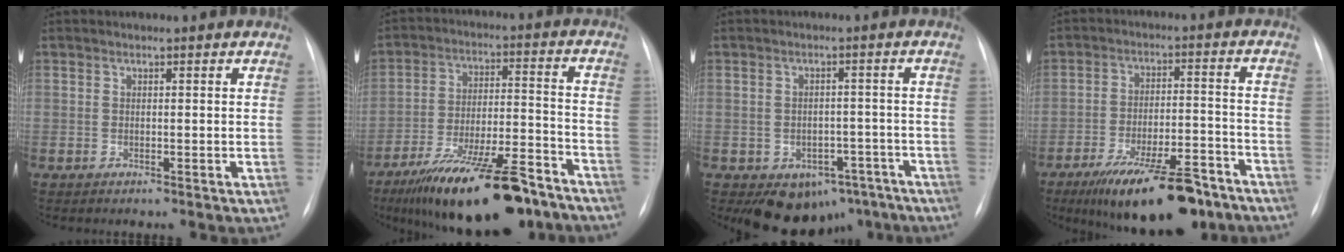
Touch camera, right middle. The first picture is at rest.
{"total": 20.9, "force": [-15.7, 4.5, 13.1], "torque": [-0.173, 0.007, -0.252]}
{"total": 9.2, "force": [-5.8, 6.0, 3.8], "torque": [-0.035, 0.024, -0.070]}
{"total": 17.0, "force": [-12.5, 4.6, 10.7], "torque": [-0.142, 0.006, -0.196]}